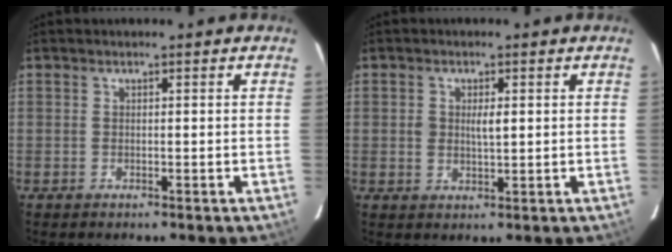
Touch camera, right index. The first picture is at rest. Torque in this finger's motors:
{"motor_torque": [0.08, -0.05, 0.06, 0.04]}